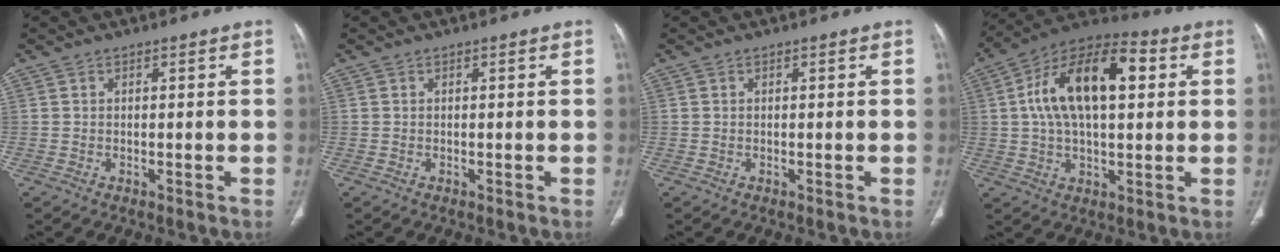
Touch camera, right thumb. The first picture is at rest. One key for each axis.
{"total": 0.0}
{"total": 0.0}
{"total": 19.0, "fx": 4.0, "fy": 9.5, "fz": 16.0, "tx": -0.261, "ty": 0.027, "tz": 0.058}